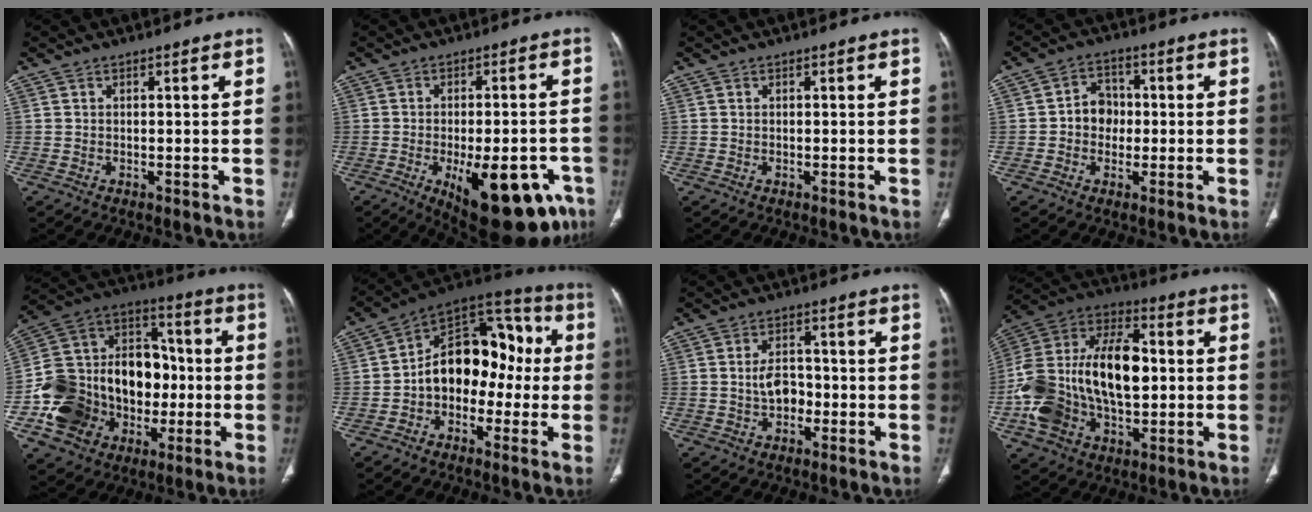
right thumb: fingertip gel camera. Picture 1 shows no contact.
{"total": 20.4, "force": [-8.9, 8.6, 16.1], "torque": [-0.154, 0.011, -0.106]}
{"total": 0.0}
{"total": 5.9, "force": [-0.3, 5.1, 3.0], "torque": [-0.017, 0.015, -0.014]}
{"total": 26.1, "force": [-4.8, 20.3, 15.7], "torque": [-0.255, 0.066, -0.063]}
{"total": 16.9, "force": [-1.4, 11.6, 12.1], "torque": [-0.133, 0.057, -0.037]}
{"total": 5.0, "force": [-0.9, 3.4, 3.4], "torque": [-0.051, 0.019, -0.018]}
{"total": 26.3, "force": [-0.9, 16.1, 20.7], "torque": [-0.397, 0.027, -0.010]}